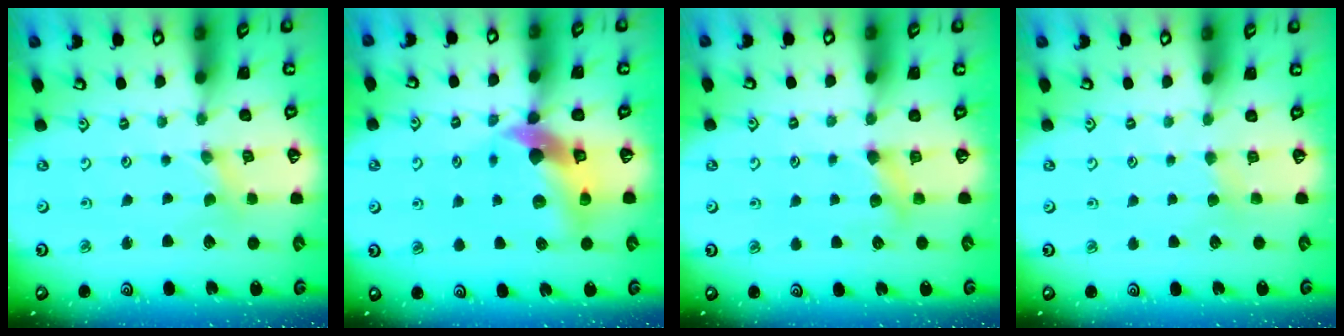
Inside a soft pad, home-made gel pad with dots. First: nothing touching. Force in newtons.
{"total": 11.1, "press": 11.0, "slide": 1.6}
{"total": 4.4, "press": 4.3, "slide": 0.8}
{"total": 2.4, "press": 2.3, "slide": 0.4}